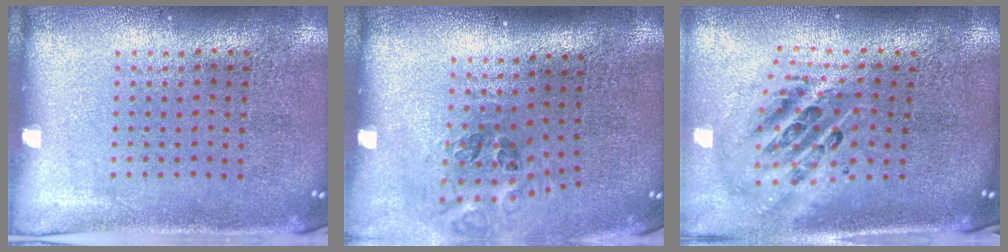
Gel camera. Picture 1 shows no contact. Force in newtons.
{"total": 1.2, "press": 0.9, "slide": 0.7}
{"total": 2.5, "press": 1.7, "slide": 1.9}